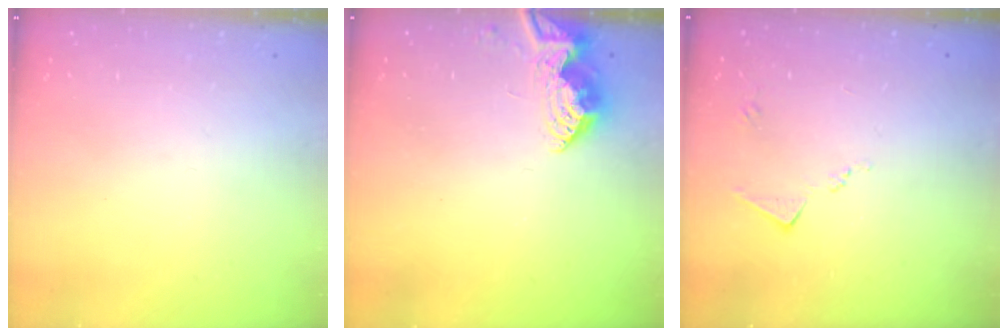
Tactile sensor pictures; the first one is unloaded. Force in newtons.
{"total": 6.9, "press": 6.9, "slide": 0.2}
{"total": 6.4, "press": 6.4, "slide": 0.8}